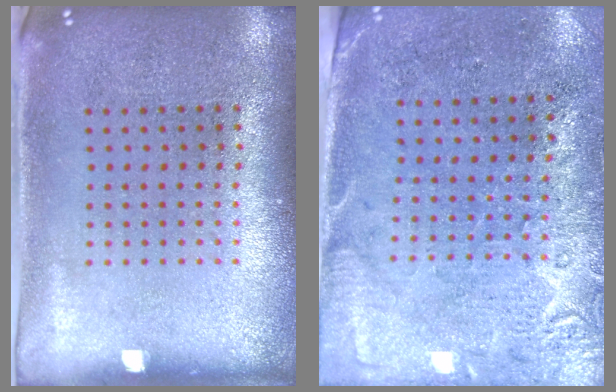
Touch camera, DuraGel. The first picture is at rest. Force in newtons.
{"total": 2.8, "press": 2.4, "slide": 1.4}